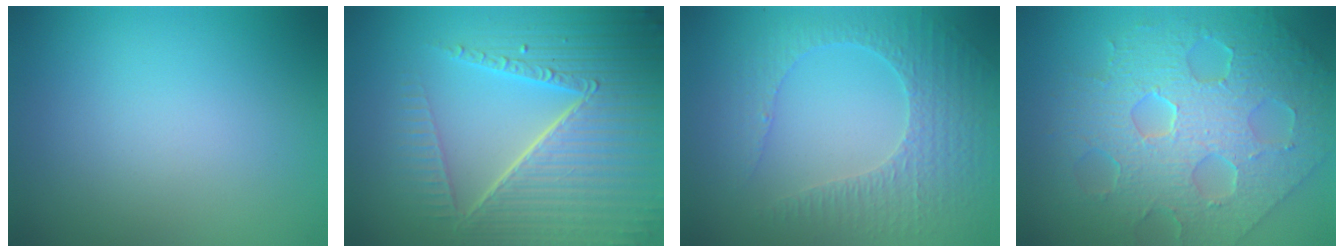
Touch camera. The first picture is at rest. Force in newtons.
{"total": 8.7, "press": 6.1, "slide": 6.2}
{"total": 4.7, "press": 3.3, "slide": 3.3}
{"total": 9.8, "press": 6.8, "slide": 7.0}